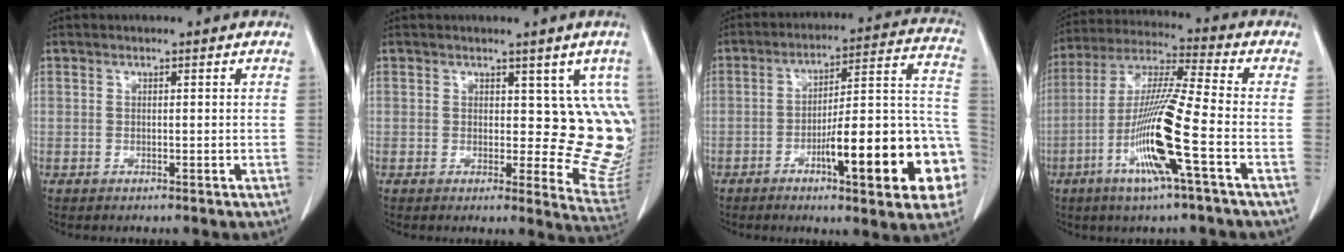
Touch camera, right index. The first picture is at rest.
{"total": 9.4, "force": [3.4, 5.1, 7.1], "torque": [-0.052, -0.018, 0.033]}
{"total": 20.0, "force": [-7.1, 3.0, 18.4], "torque": [-0.191, 0.026, -0.095]}
{"total": 14.4, "force": [-5.0, -0.6, 13.5], "torque": [-0.272, -0.014, -0.102]}